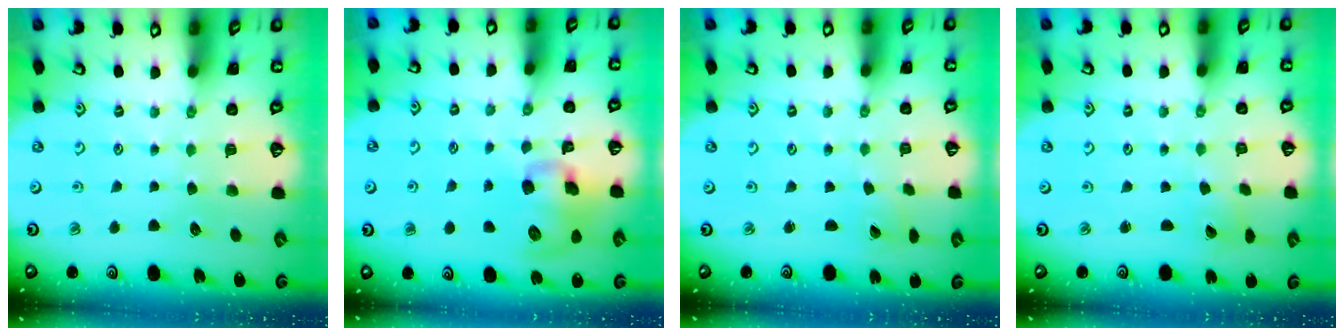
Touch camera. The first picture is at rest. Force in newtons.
{"total": 12.0, "press": 11.8, "slide": 1.9}
{"total": 2.6, "press": 2.6, "slide": 0.2}
{"total": 2.6, "press": 2.6, "slide": 0.3}